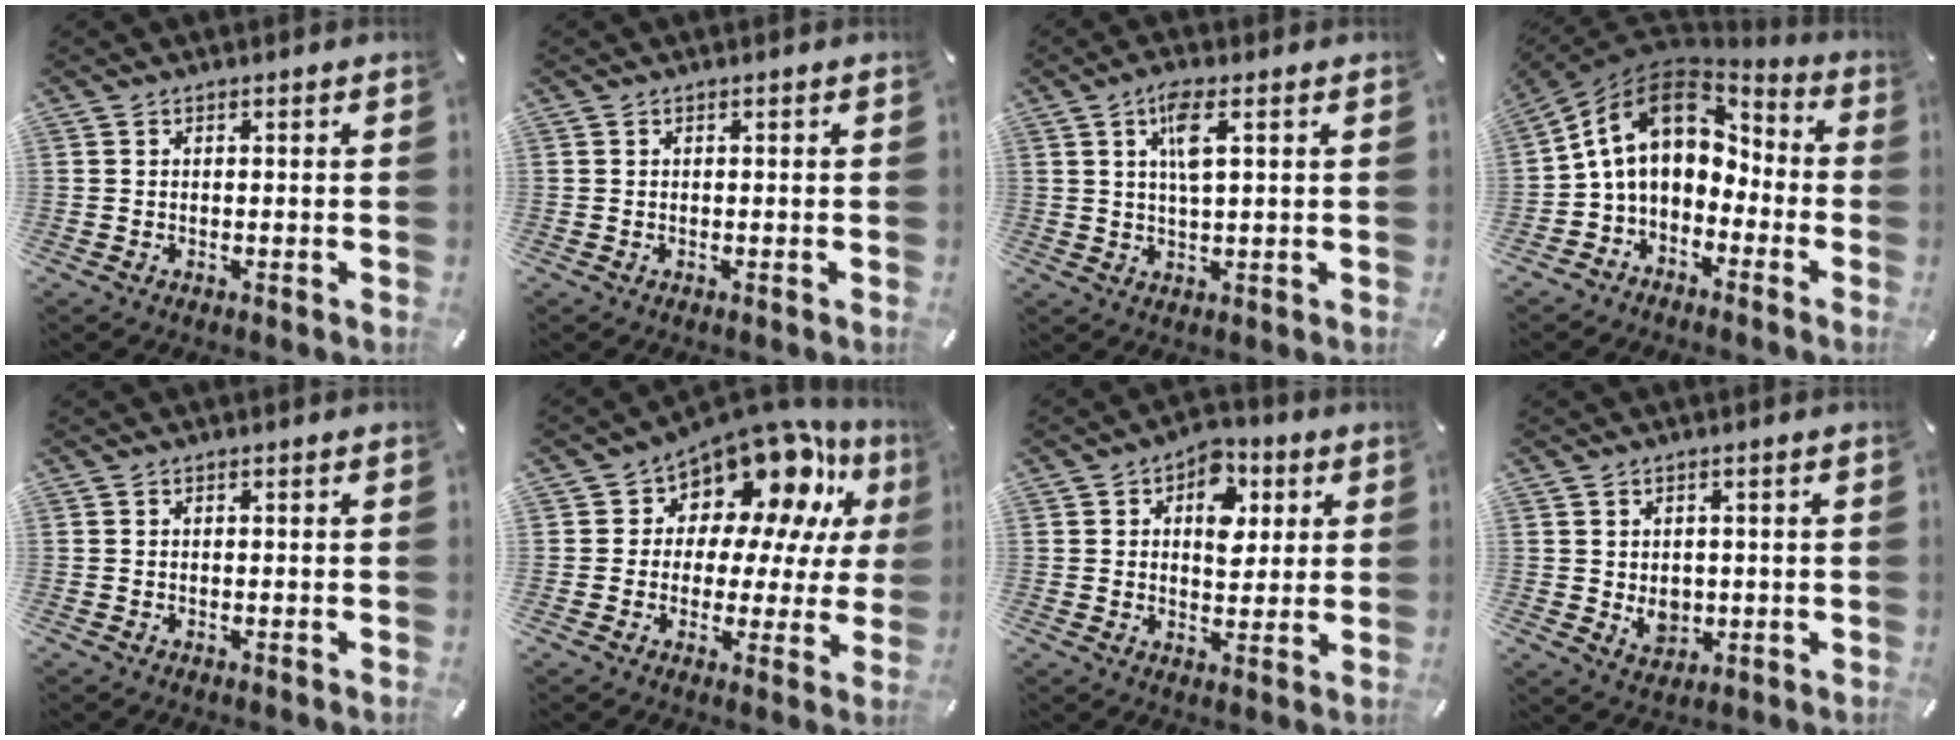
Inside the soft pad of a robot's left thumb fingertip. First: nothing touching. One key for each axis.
{"total": 0.0}
{"total": 6.5, "fx": 2.4, "fy": 1.6, "fz": 5.8, "tx": -0.113, "ty": 0.001, "tz": 0.038}
{"total": 13.9, "fx": 1.7, "fy": 10.4, "fz": 9.0, "tx": -0.177, "ty": 0.005, "tz": 0.028}
{"total": 0.0}
{"total": 14.5, "fx": 11.2, "fy": 6.8, "fz": 6.2, "tx": -0.110, "ty": -0.099, "tz": 0.197}
{"total": 10.5, "fx": 2.9, "fy": 7.3, "fz": 6.9, "tx": -0.079, "ty": -0.003, "tz": 0.045}
{"total": 4.9, "fx": -0.1, "fy": 4.3, "fz": 2.3, "tx": -0.027, "ty": -0.005, "tz": -0.002}